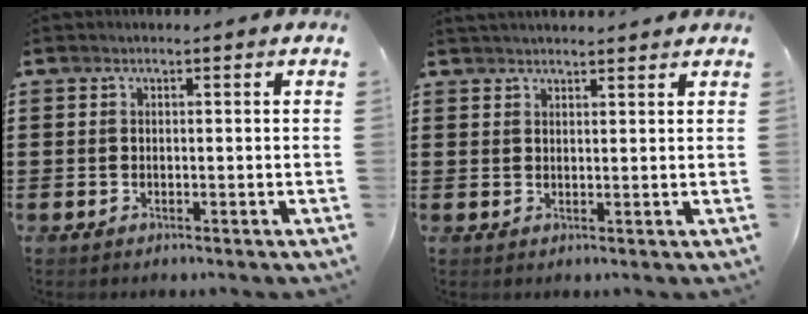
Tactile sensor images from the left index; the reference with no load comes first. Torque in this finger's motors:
{"motor_torque": [2.08, -0.05, 0.03, 0.01]}